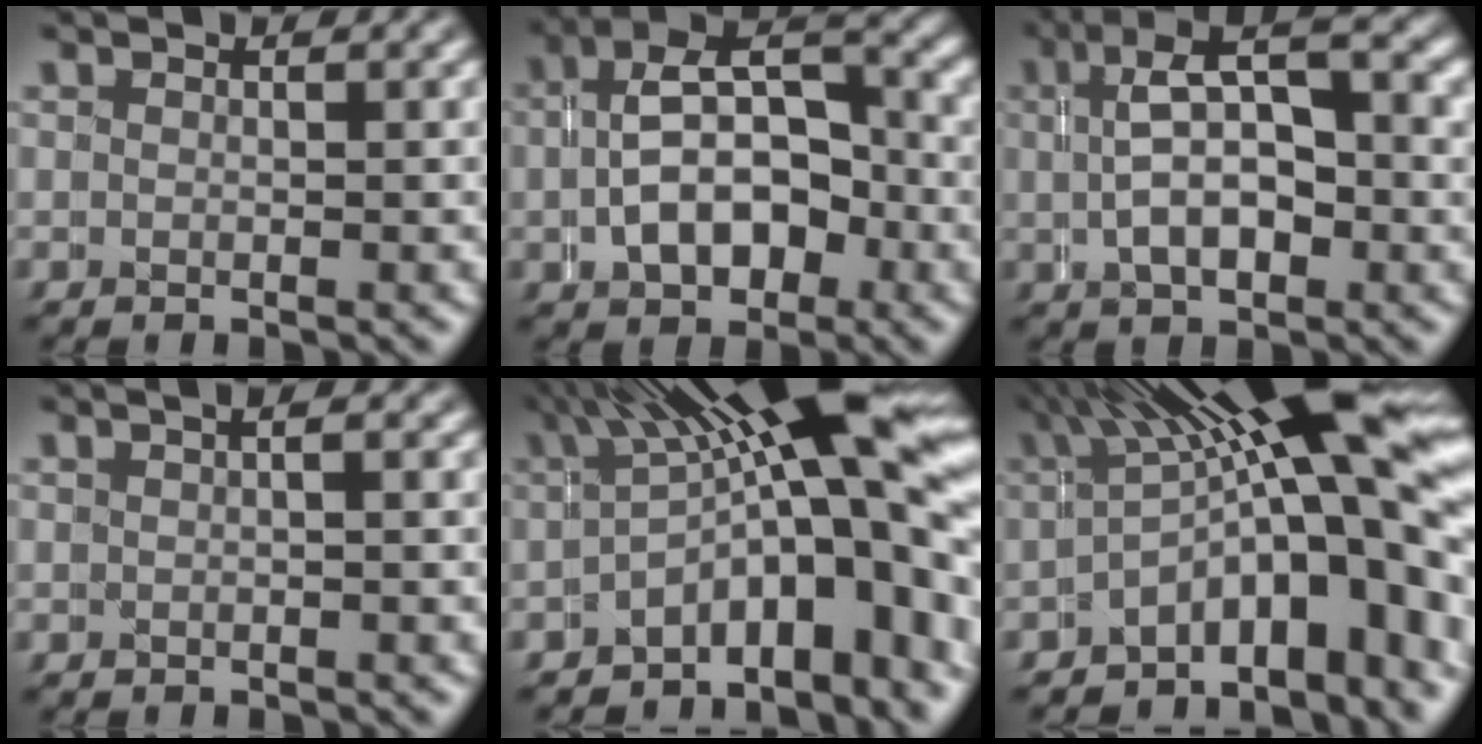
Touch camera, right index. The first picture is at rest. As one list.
[{"total": 6.7, "force": [-0.3, 3.8, 5.5], "torque": [-0.080, 0.004, -0.003]}, {"total": 6.1, "force": [0.9, 2.3, 5.6], "torque": [-0.083, 0.019, 0.010]}, {"total": 1.1, "force": [0.2, 0.6, 0.8], "torque": [-0.012, 0.015, -0.003]}, {"total": 12.2, "force": [1.3, 3.8, 11.5], "torque": [-0.151, 0.006, 0.018]}, {"total": 13.4, "force": [1.0, 4.8, 12.5], "torque": [-0.169, 0.006, 0.014]}]